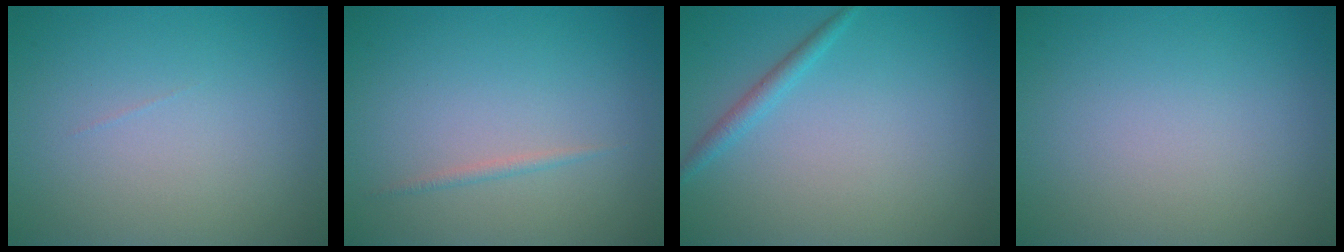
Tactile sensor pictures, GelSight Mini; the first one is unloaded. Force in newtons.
{"total": 0.6, "press": 0.6, "slide": 0.0}
{"total": 1.4, "press": 1.4, "slide": 0.1}
{"total": 0.0}